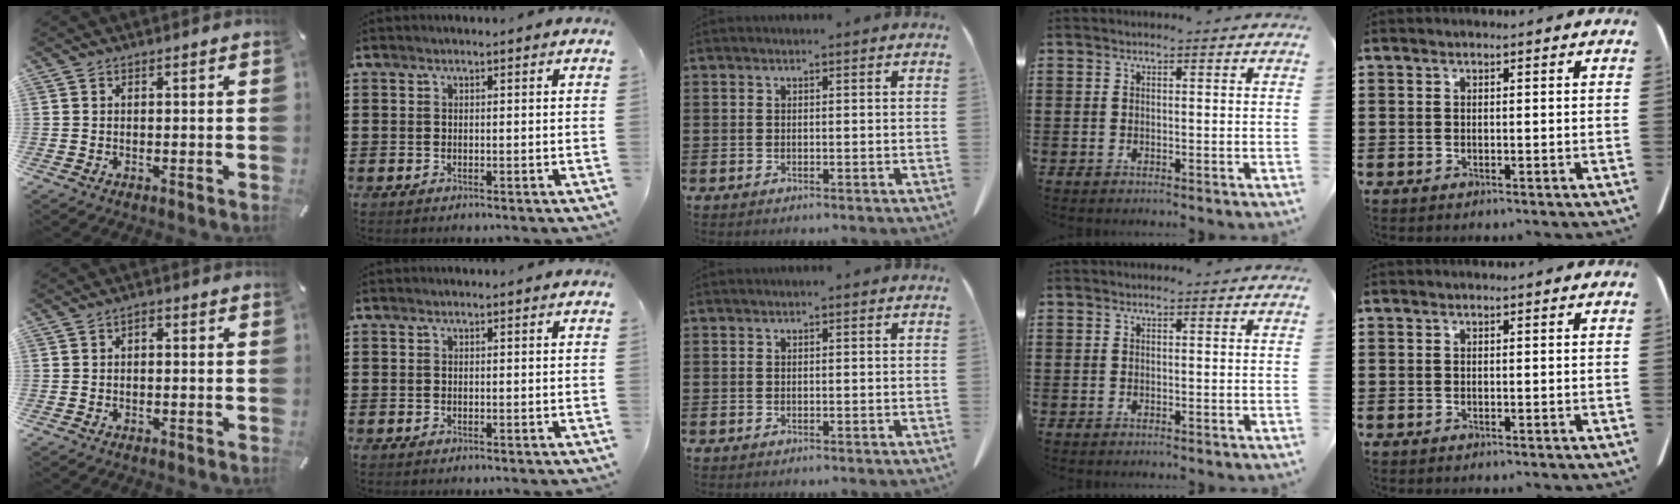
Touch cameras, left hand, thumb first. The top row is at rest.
{"thumb": {"total": 1.4, "force": [-0.6, 0.8, 1.0], "torque": [-0.019, 0.005, -0.013]}}